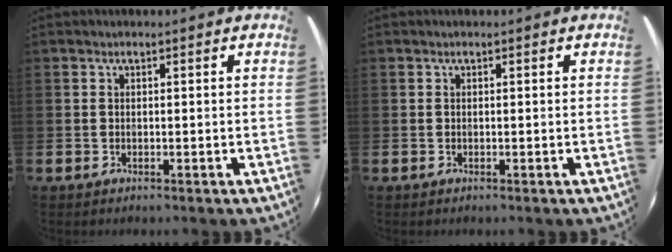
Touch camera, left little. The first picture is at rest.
{"total": 0.0}